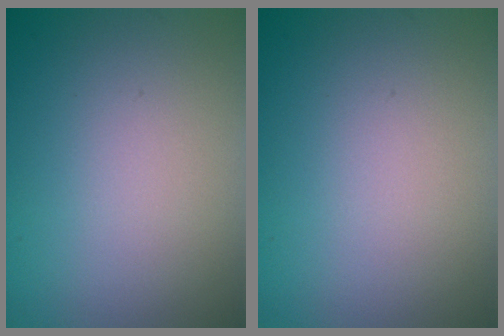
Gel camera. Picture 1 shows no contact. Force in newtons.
{"total": 0.0}